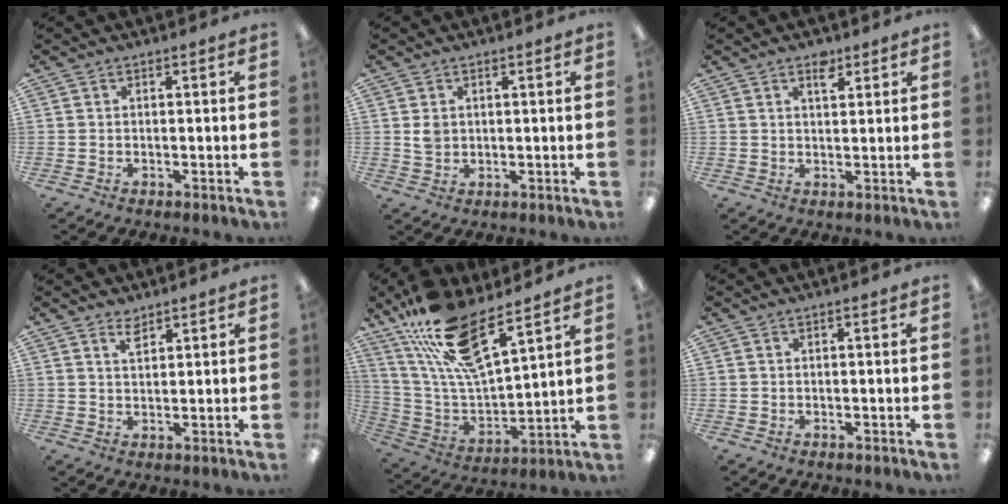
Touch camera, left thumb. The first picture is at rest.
{"total": 3.1, "force": [1.0, 2.4, 1.6], "torque": [-0.025, 0.000, 0.016]}
{"total": 3.6, "force": [2.5, 1.7, 2.0], "torque": [-0.013, -0.012, 0.037]}
{"total": 2.9, "force": [2.3, 1.2, 1.3], "torque": [-0.023, -0.003, 0.041]}
{"total": 19.5, "force": [14.0, 5.8, 12.3], "torque": [-0.244, -0.077, 0.248]}
{"total": 0.0}